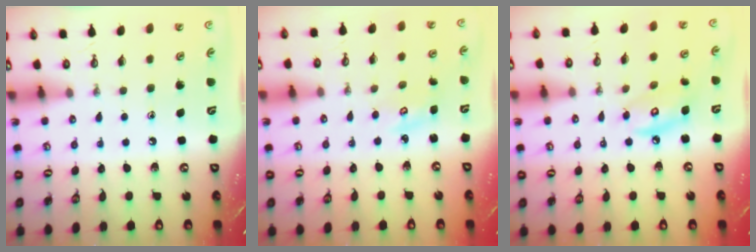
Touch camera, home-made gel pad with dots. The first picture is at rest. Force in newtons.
{"total": 2.9, "press": 2.9, "slide": 0.3}
{"total": 7.4, "press": 7.4, "slide": 0.5}